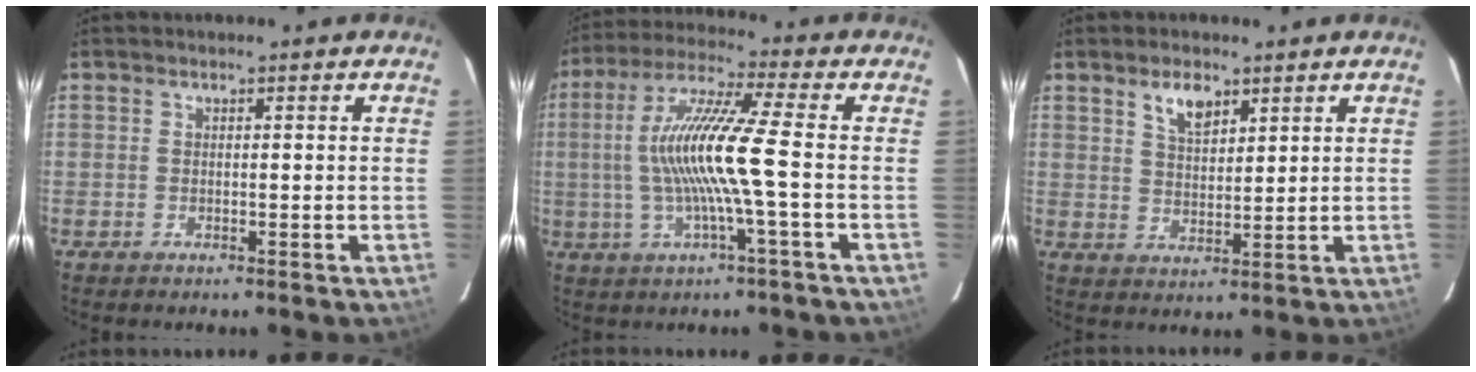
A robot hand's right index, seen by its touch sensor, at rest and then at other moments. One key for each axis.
{"total": 12.7, "fx": -1.3, "fy": -0.8, "fz": 12.6, "tx": -0.243, "ty": 0.004, "tz": -0.023}
{"total": 5.2, "fx": 3.3, "fy": 2.4, "fz": 3.2, "tx": -0.055, "ty": 0.004, "tz": 0.061}